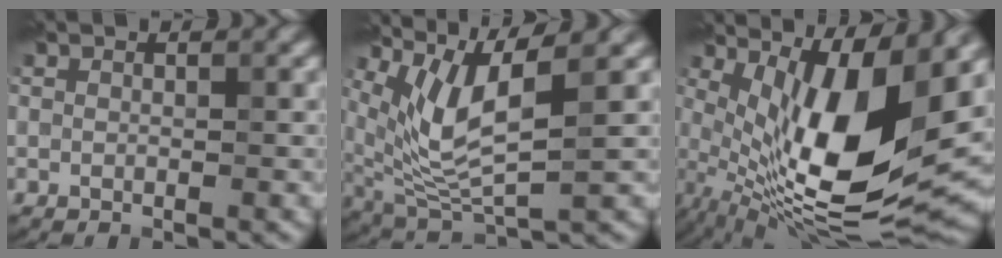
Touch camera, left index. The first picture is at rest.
{"total": 7.0, "force": [2.9, 1.8, 6.1], "torque": [-0.135, -0.010, 0.065]}
{"total": 13.4, "force": [2.2, 4.3, 12.5], "torque": [-0.213, -0.017, 0.042]}